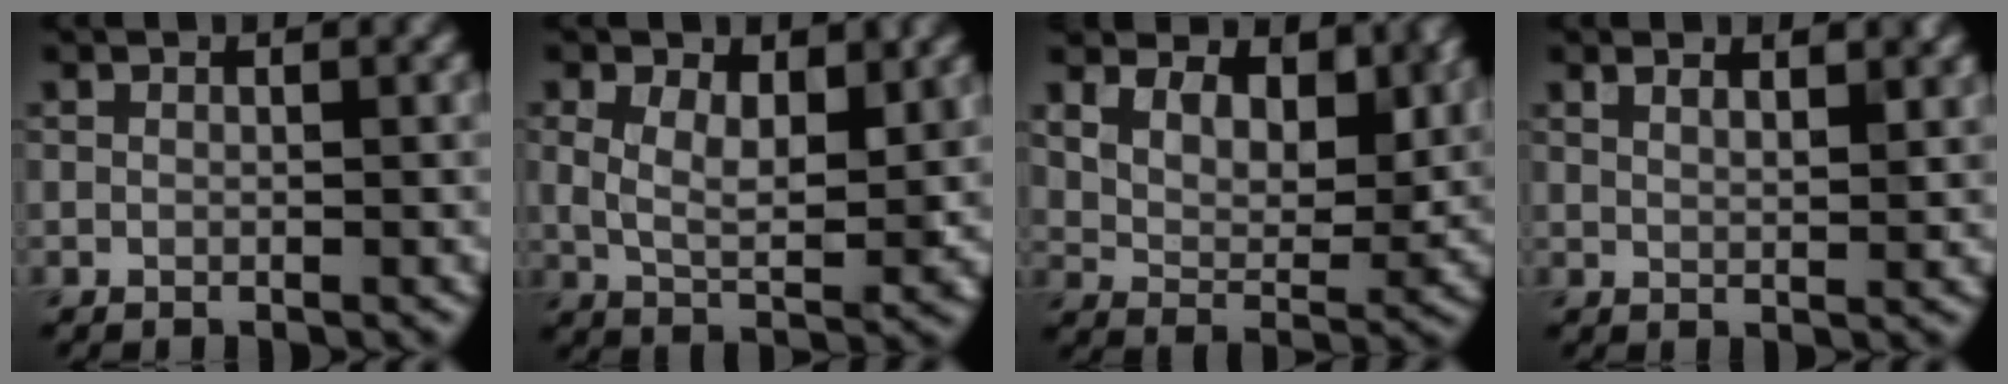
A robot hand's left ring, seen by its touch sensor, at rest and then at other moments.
{"total": 5.0, "force": [1.8, 2.6, 3.8], "torque": [-0.075, -0.007, 0.032]}
{"total": 8.8, "force": [5.4, 5.1, 4.7], "torque": [-0.089, 0.007, 0.081]}
{"total": 2.6, "force": [1.8, 0.9, 1.7], "torque": [-0.013, 0.001, 0.020]}